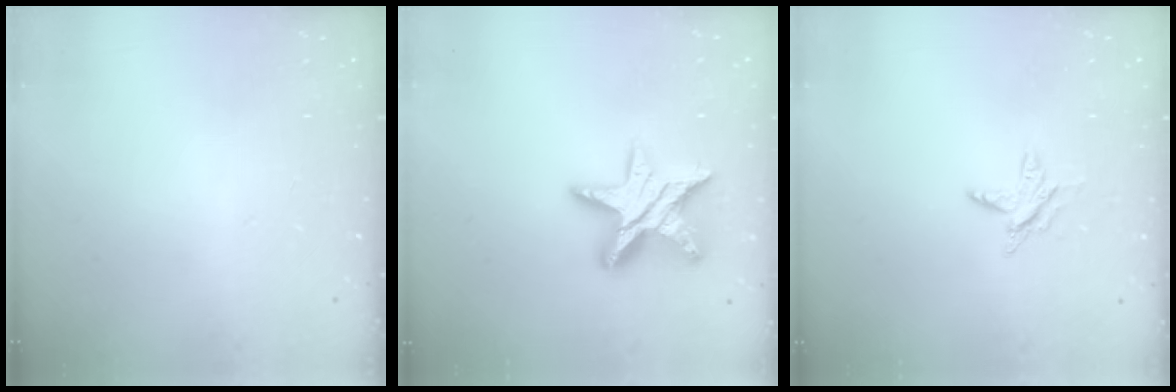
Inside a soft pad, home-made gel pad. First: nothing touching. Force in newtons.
{"total": 14.1, "press": 14.0, "slide": 1.1}
{"total": 5.8, "press": 5.8, "slide": 0.5}